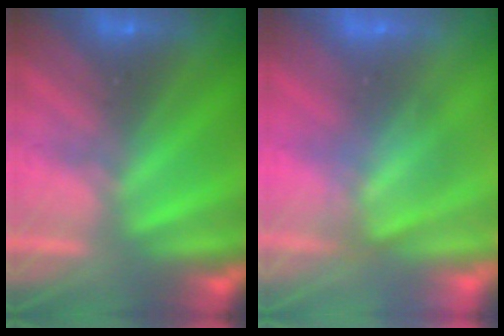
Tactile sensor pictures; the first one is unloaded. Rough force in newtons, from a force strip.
{"total": 3.3}